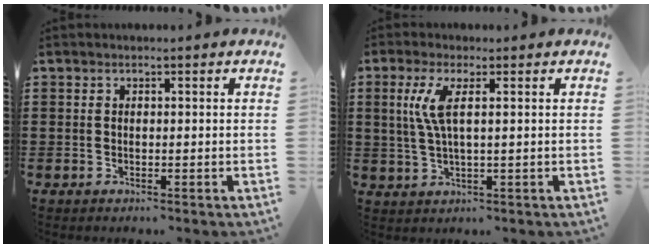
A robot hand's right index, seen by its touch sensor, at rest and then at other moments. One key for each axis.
{"total": 4.7, "fx": 1.0, "fy": 0.8, "fz": 4.5, "tx": -0.104, "ty": -0.008, "tz": 0.011}